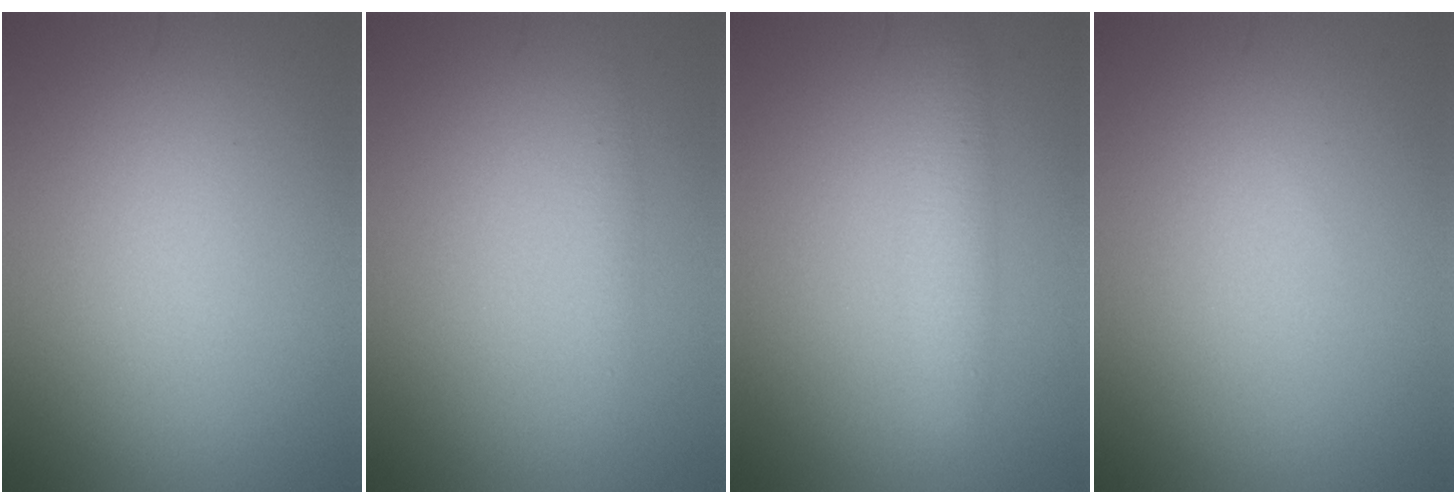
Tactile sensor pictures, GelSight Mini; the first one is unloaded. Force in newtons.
{"total": 0.9, "press": 0.9, "slide": 0.0}
{"total": 2.7, "press": 2.7, "slide": 0.2}
{"total": 0.0}